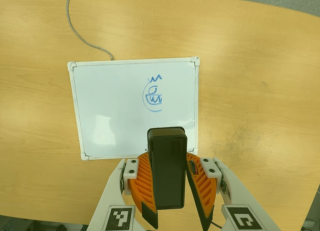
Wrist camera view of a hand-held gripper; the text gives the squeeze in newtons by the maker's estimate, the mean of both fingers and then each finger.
{"total": 7.7, "left": 8.5, "right": 7.0}